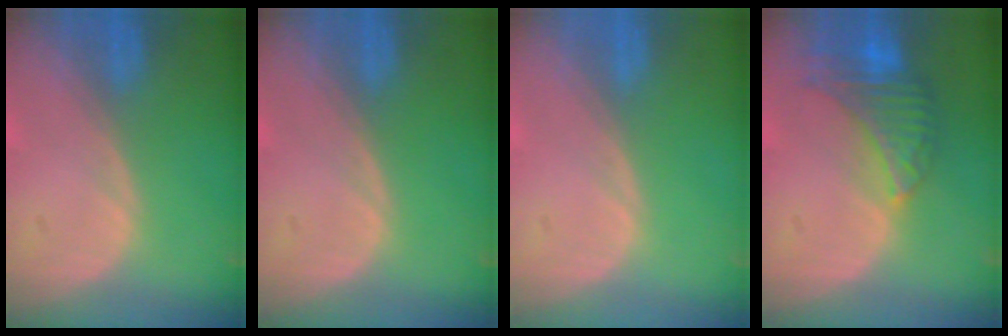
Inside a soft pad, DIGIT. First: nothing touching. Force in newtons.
{"total": 0.0}
{"total": 0.5, "press": 0.0, "slide": 0.5}
{"total": 8.1, "press": 7.0, "slide": 4.0}